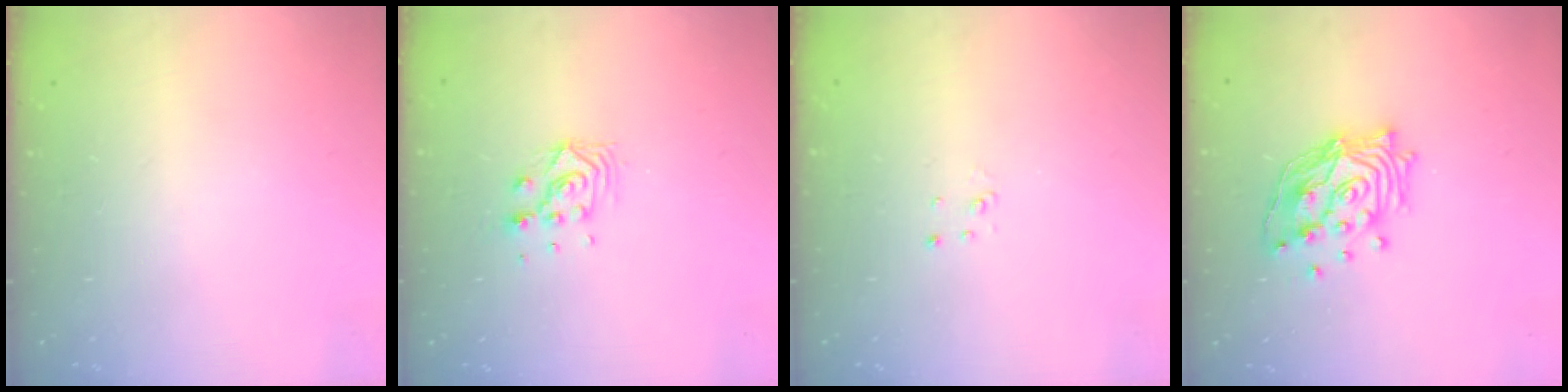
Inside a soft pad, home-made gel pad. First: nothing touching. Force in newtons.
{"total": 7.0, "press": 7.0, "slide": 0.5}
{"total": 2.0, "press": 2.0, "slide": 0.2}
{"total": 14.8, "press": 14.6, "slide": 2.2}